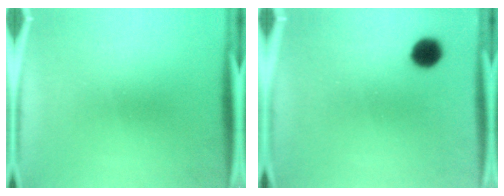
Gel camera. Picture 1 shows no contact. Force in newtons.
{"total": 4.9}